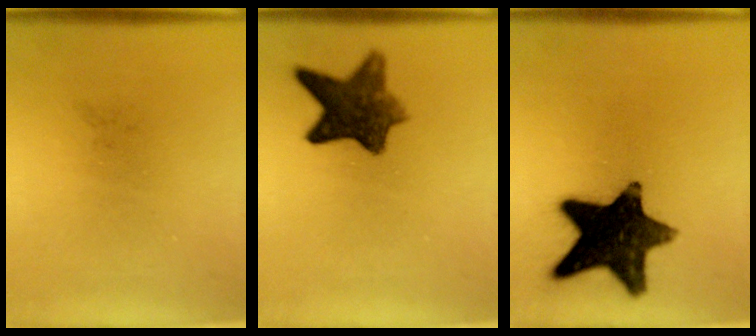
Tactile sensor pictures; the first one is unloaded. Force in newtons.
{"total": 8.8}
{"total": 15.5}